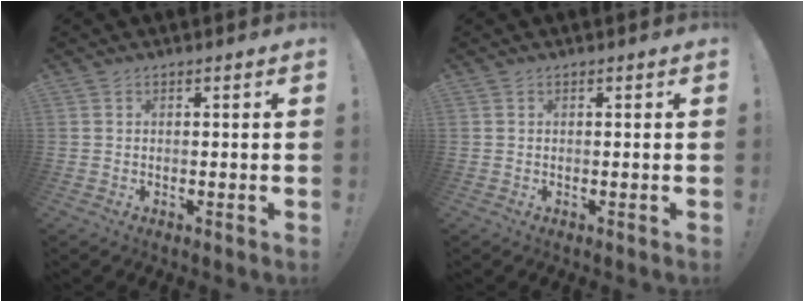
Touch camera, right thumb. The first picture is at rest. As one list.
[{"total": 0.0}]